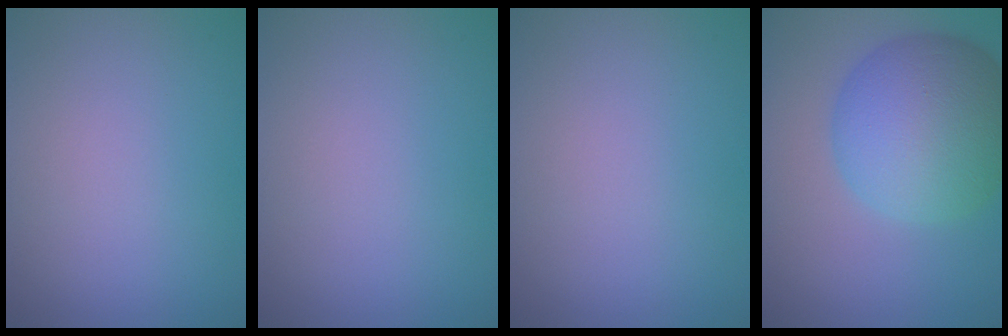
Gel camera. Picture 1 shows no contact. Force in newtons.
{"total": 0.0}
{"total": 0.0}
{"total": 10.6, "press": 10.6, "slide": 0.2}